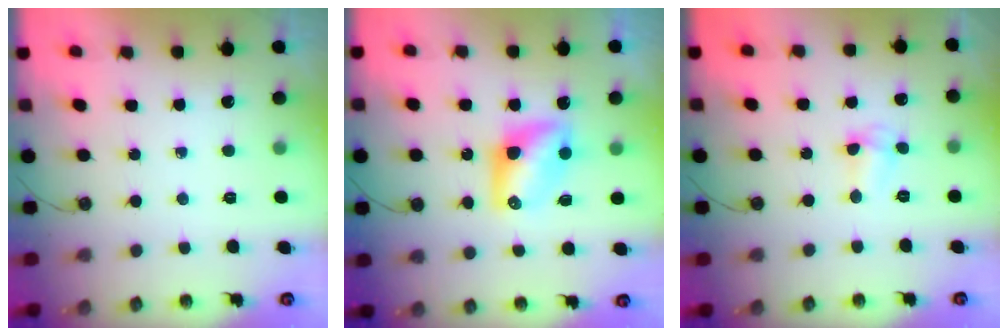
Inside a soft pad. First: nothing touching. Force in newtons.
{"total": 7.9, "press": 7.9, "slide": 0.4}
{"total": 2.9, "press": 2.9, "slide": 0.3}